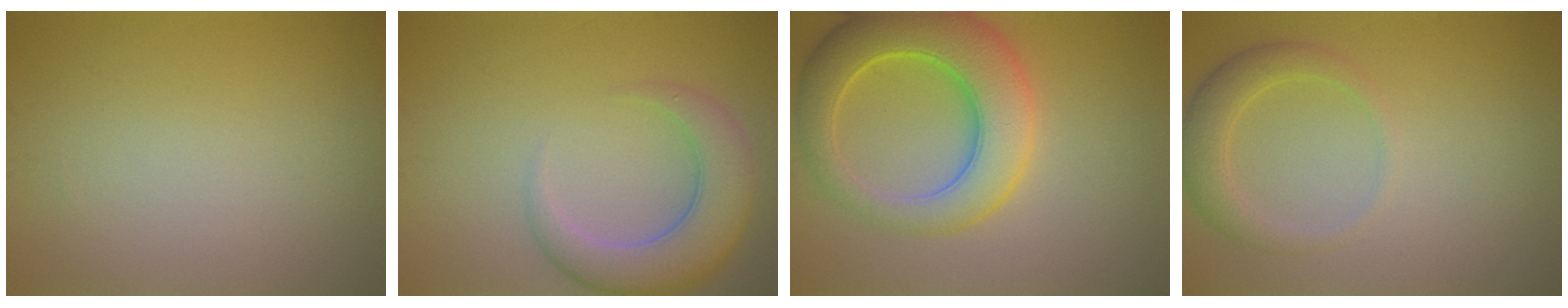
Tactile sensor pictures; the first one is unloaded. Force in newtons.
{"total": 6.0, "press": 6.0, "slide": 0.5}
{"total": 8.4, "press": 8.4, "slide": 0.4}
{"total": 2.9, "press": 2.9, "slide": 0.1}